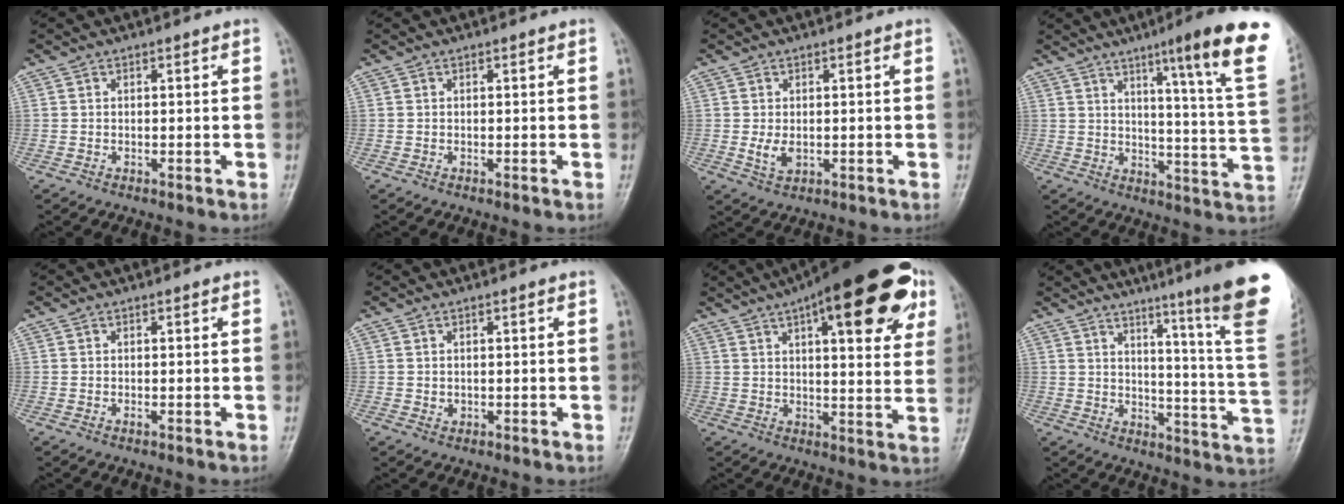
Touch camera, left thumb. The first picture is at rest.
{"total": 0.0}
{"total": 3.3, "force": [-0.1, 2.0, 2.6], "torque": [-0.044, -0.009, 0.004]}
{"total": 19.5, "force": [10.8, 0.8, 16.2], "torque": [-0.203, -0.054, 0.136]}
{"total": 0.5, "force": [0.1, 0.2, 0.5], "torque": [-0.010, -0.001, 0.002]}
{"total": 1.1, "force": [0.2, 0.9, 0.7], "torque": [-0.007, -0.001, 0.007]}
{"total": 24.8, "force": [11.9, 8.4, 20.1], "torque": [-0.256, -0.001, 0.162]}
{"total": 22.0, "force": [14.1, -0.3, 16.9], "torque": [-0.205, -0.104, 0.179]}